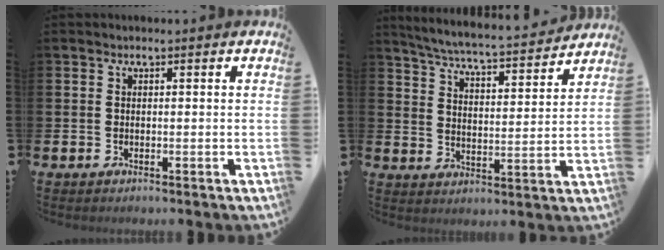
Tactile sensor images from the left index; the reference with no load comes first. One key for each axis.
{"total": 6.0, "fx": 5.8, "fy": 0.0, "fz": 1.4, "tx": -0.052, "ty": -0.046, "tz": 0.097}